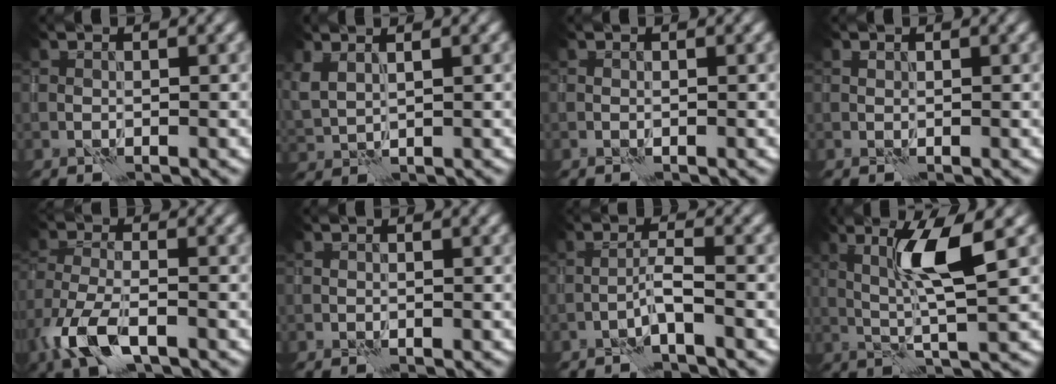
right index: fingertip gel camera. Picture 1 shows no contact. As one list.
[{"total": 2.1, "force": [1.5, 1.0, 1.0], "torque": [-0.028, 0.001, 0.039]}, {"total": 0.0}, {"total": 0.5, "force": [0.1, 0.5, 0.1], "torque": [0.001, 0.001, 0.002]}, {"total": 6.1, "force": [-3.6, 2.7, 4.1], "torque": [-0.088, -0.006, -0.079]}, {"total": 0.0}, {"total": 1.7, "force": [-1.1, -0.1, 1.3], "torque": [-0.021, 0.013, -0.026]}, {"total": 4.8, "force": [1.5, 0.2, 4.5], "torque": [-0.089, 0.003, 0.034]}]